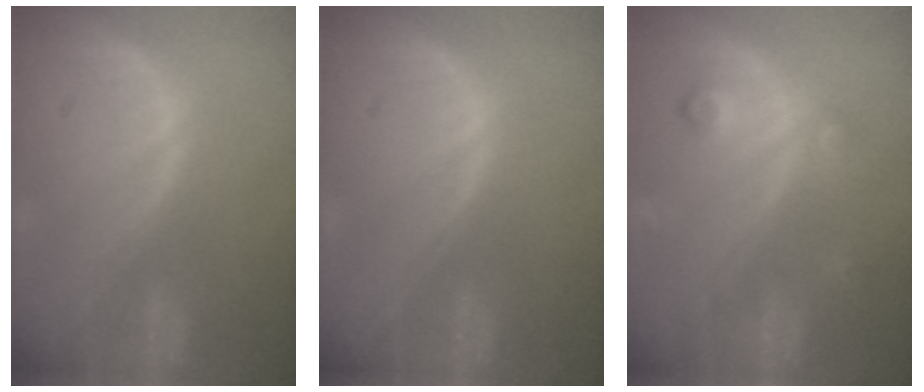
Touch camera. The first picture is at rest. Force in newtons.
{"total": 0.0}
{"total": 4.0, "press": 3.6, "slide": 1.8}